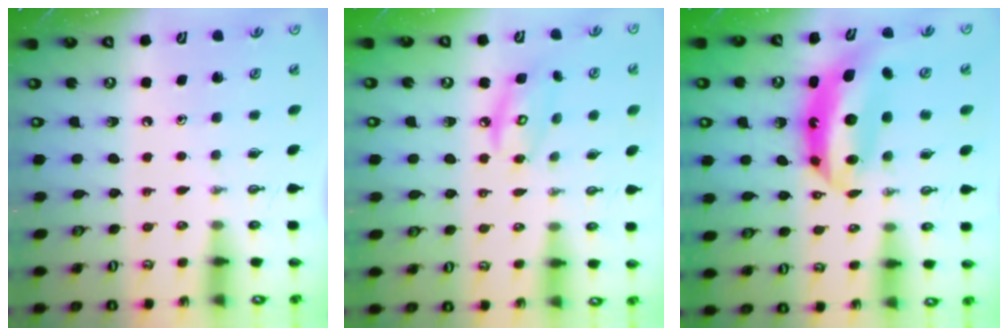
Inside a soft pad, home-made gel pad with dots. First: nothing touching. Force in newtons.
{"total": 7.4, "press": 7.4, "slide": 0.3}
{"total": 9.3, "press": 9.2, "slide": 1.0}